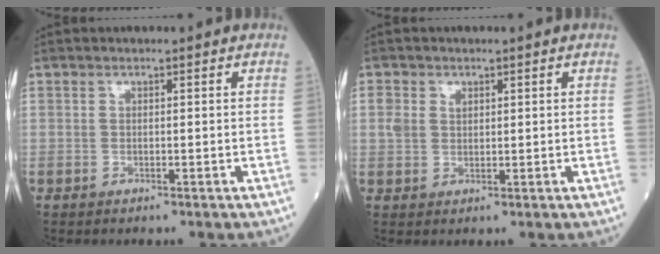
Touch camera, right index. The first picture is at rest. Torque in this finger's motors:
{"motor_torque": [0.00, -0.06, 0.04, 0.02]}